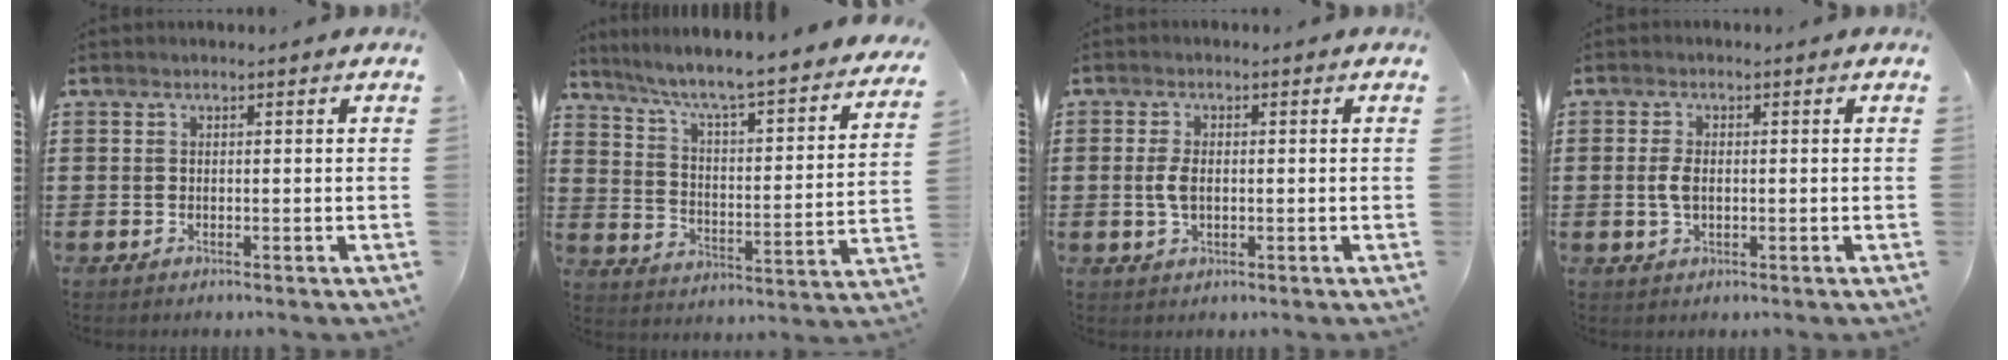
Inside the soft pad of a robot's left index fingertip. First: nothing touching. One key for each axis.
{"total": 5.3, "fx": 4.3, "fy": -0.2, "fz": 3.2, "tx": -0.081, "ty": -0.045, "tz": 0.062}
{"total": 3.1, "fx": 0.0, "fy": 1.7, "fz": 2.6, "tx": -0.069, "ty": 0.000, "tz": -0.006}
{"total": 2.5, "fx": 0.0, "fy": 1.3, "fz": 2.2, "tx": -0.059, "ty": -0.003, "tz": -0.007}